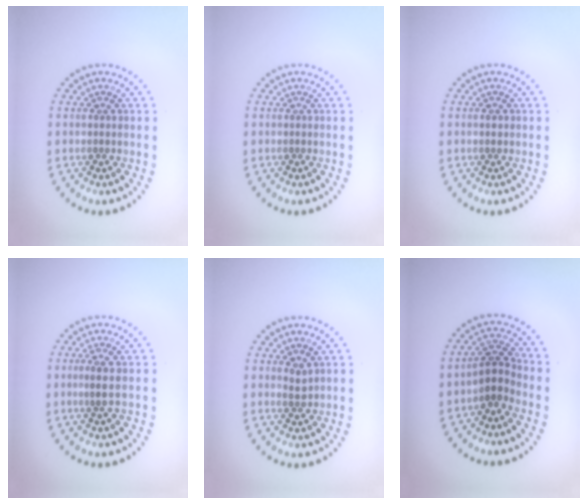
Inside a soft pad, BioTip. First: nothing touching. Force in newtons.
{"total": 0.0}
{"total": 0.6, "press": 0.6, "slide": 0.2}
{"total": 1.4, "press": 1.3, "slide": 0.7}
{"total": 1.0, "press": 1.0, "slide": 0.4}
{"total": 2.5, "press": 2.0, "slide": 1.5}